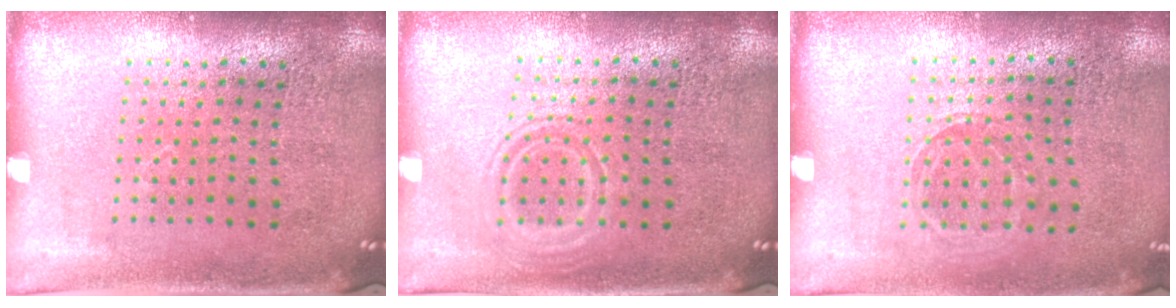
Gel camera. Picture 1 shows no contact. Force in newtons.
{"total": 1.0, "press": 1.0, "slide": 0.2}
{"total": 0.8, "press": 0.8, "slide": 0.1}